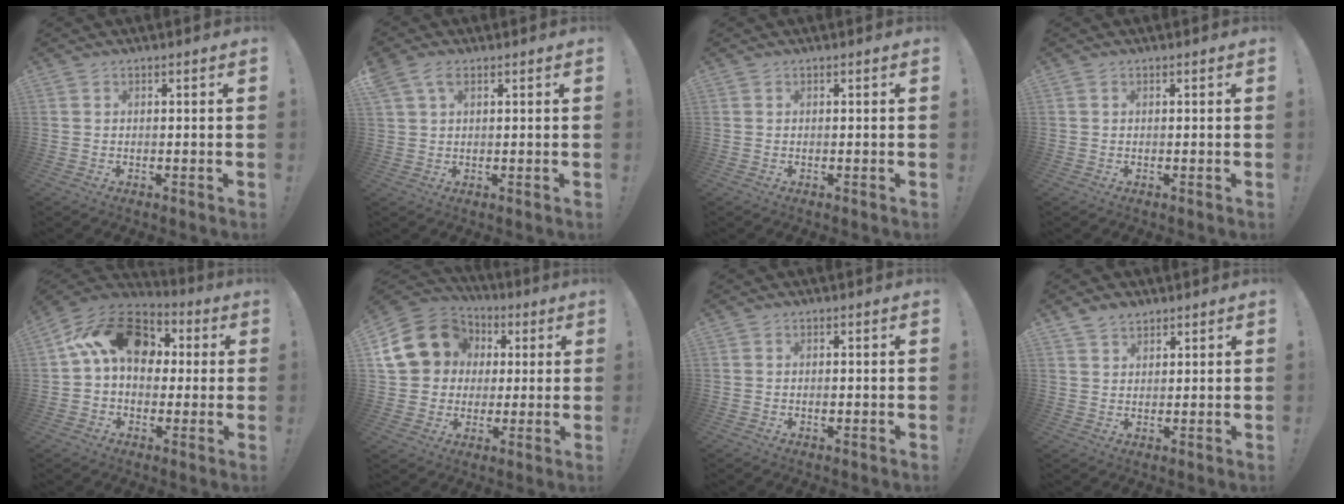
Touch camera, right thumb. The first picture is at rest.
{"total": 4.6, "force": [2.4, 2.5, 3.1], "torque": [-0.059, -0.004, 0.046]}
{"total": 0.0}
{"total": 0.0}
{"total": 18.2, "force": [4.8, 12.7, 12.2], "torque": [-0.190, 0.015, 0.088]}
{"total": 18.6, "force": [5.1, 15.9, 8.2], "torque": [-0.133, -0.011, 0.118]}
{"total": 0.8, "force": [-0.2, 0.5, 0.6], "torque": [-0.003, -0.001, -0.006]}
{"total": 3.8, "force": [3.1, 2.0, 0.9], "torque": [-0.016, -0.017, 0.059]}